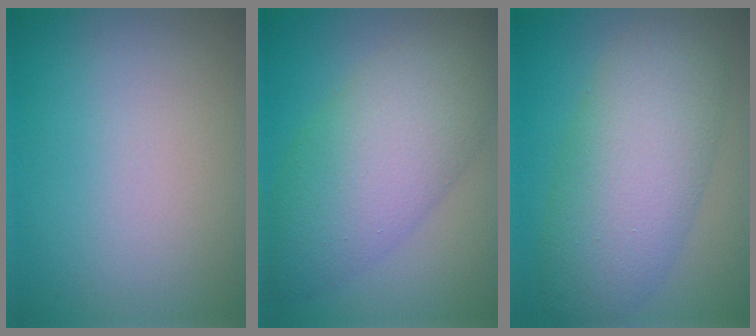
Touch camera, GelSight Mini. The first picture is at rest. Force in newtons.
{"total": 8.1, "press": 8.1, "slide": 0.3}
{"total": 8.2, "press": 8.2, "slide": 0.2}